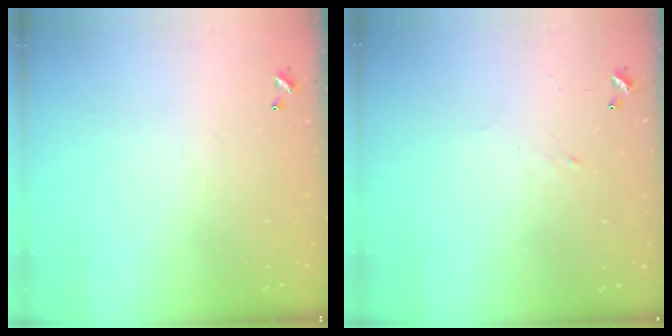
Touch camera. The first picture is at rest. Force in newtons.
{"total": 2.4, "press": 2.4, "slide": 0.4}